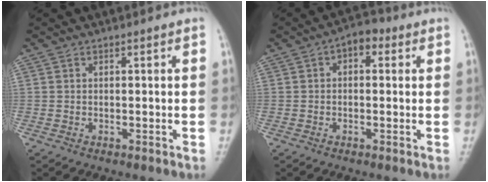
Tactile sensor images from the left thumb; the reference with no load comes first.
{"total": 4.7, "force": [1.4, 3.0, 3.4], "torque": [-0.025, 0.011, 0.010]}